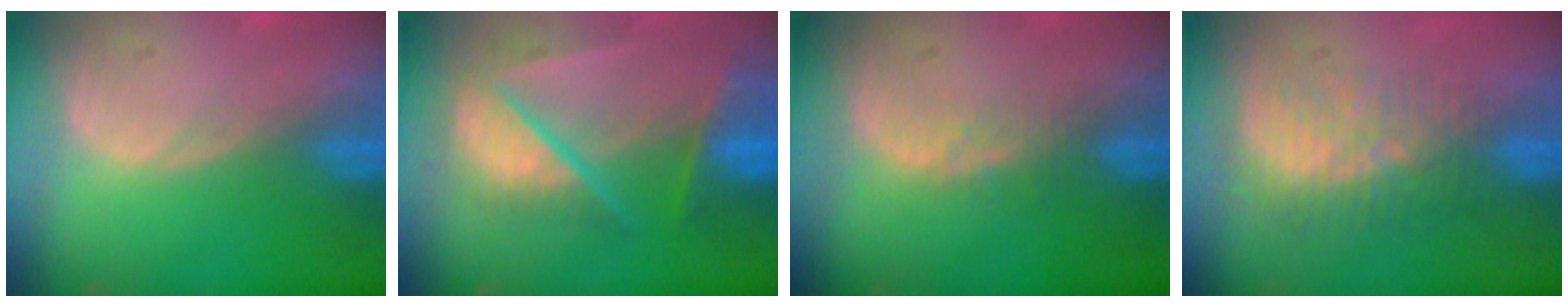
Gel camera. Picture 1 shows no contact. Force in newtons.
{"total": 9.8, "press": 8.4, "slide": 5.0}
{"total": 2.5, "press": 2.4, "slide": 0.2}
{"total": 8.4, "press": 7.2, "slide": 4.2}